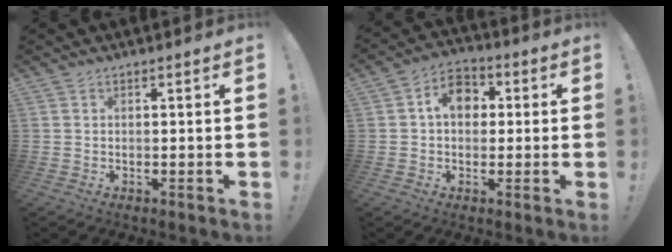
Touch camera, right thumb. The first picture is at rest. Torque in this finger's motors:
{"motor_torque": [1.14, 1.41, 0.85, -0.26, 0.00]}